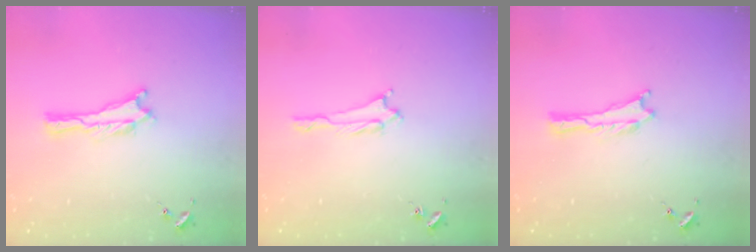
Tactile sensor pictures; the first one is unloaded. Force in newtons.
{"total": 1.7, "press": 1.7, "slide": 0.3}
{"total": 0.0}